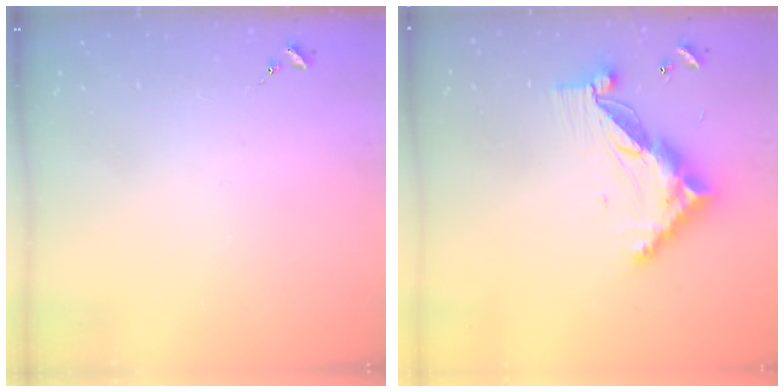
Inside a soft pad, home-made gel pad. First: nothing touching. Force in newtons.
{"total": 13.7, "press": 13.6, "slide": 1.0}